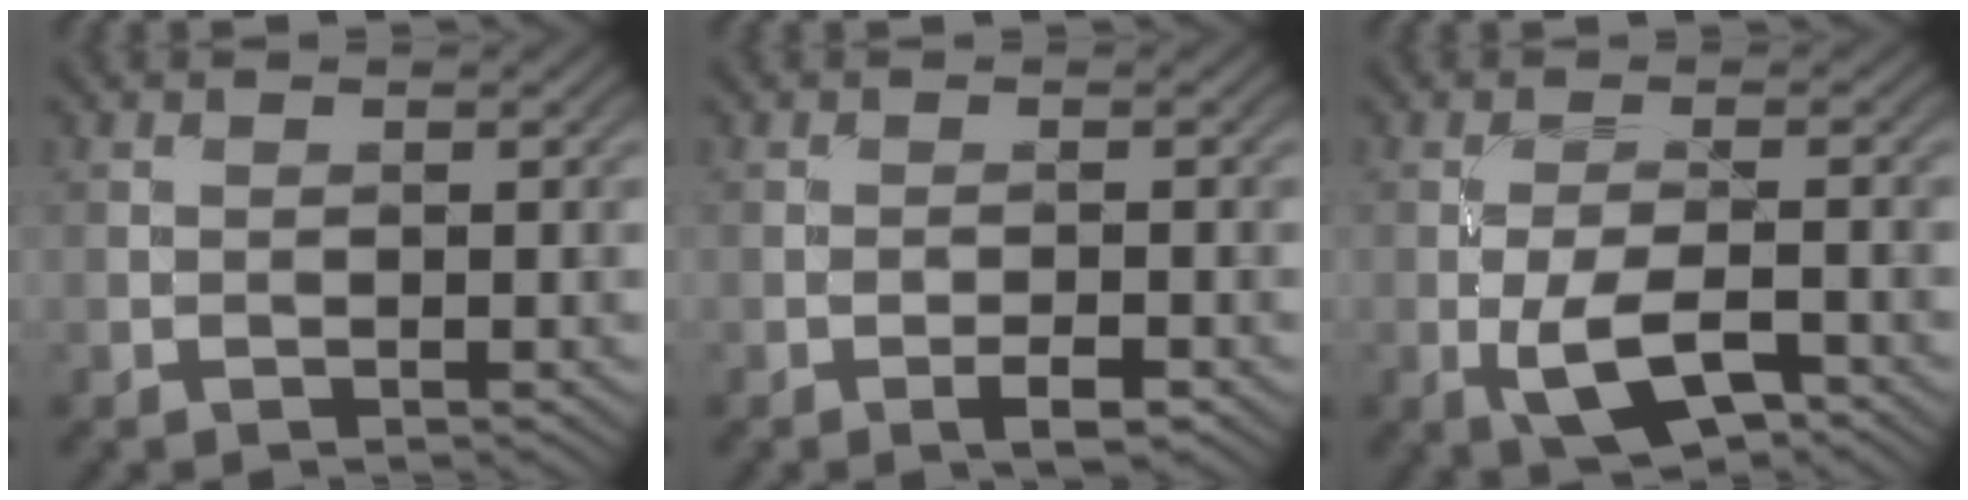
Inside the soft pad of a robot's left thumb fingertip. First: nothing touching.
{"total": 2.3, "force": [-1.2, 0.6, 1.8], "torque": [-0.034, 0.002, -0.024]}
{"total": 6.3, "force": [-2.6, 2.3, 5.3], "torque": [-0.104, 0.001, -0.052]}